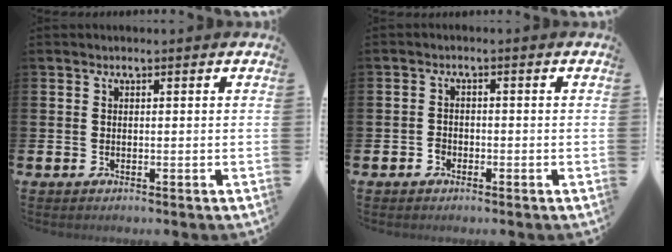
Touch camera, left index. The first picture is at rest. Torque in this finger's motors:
{"motor_torque": [-0.08, 0.04, -0.02, 0.00]}